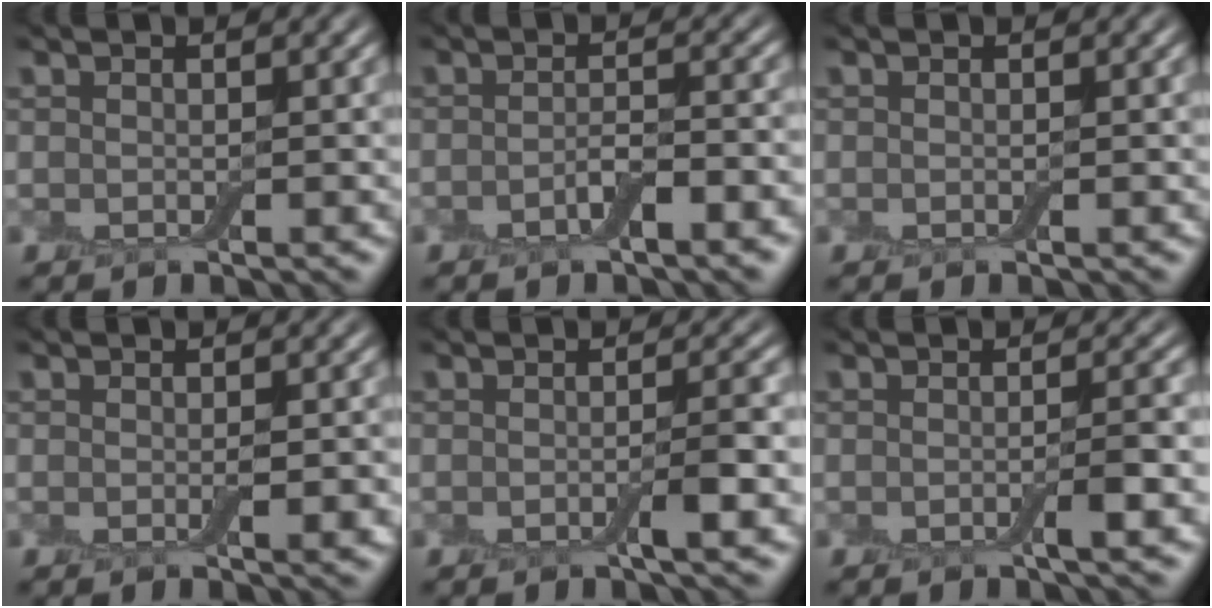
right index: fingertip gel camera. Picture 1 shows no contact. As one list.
[{"total": 2.9, "force": [-1.3, 0.8, 2.5], "torque": [-0.046, 0.003, -0.026]}, {"total": 0.0}, {"total": 1.9, "force": [-0.3, 0.5, 1.8], "torque": [-0.028, -0.005, -0.004]}, {"total": 3.0, "force": [-0.8, 0.5, 2.9], "torque": [-0.043, 0.002, -0.017]}, {"total": 2.6, "force": [-0.7, 0.4, 2.4], "torque": [-0.036, 0.002, -0.015]}]